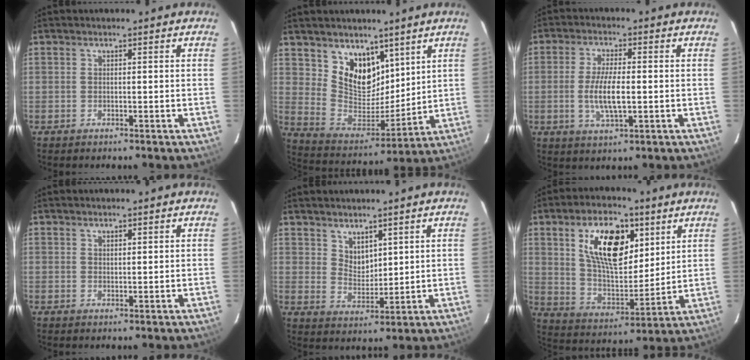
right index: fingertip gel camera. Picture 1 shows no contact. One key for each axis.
{"total": 12.4, "fx": 7.7, "fy": 8.2, "fz": 5.1, "tx": -0.093, "ty": -0.013, "tz": 0.157}
{"total": 6.7, "fx": -0.9, "fy": 1.9, "fz": 6.4, "tx": -0.125, "ty": -0.008, "tz": -0.015}
{"total": 1.3, "fx": 1.1, "fy": 0.4, "fz": 0.5, "tx": -0.006, "ty": 0.001, "tz": 0.018}
{"total": 4.7, "fx": 3.5, "fy": 2.6, "fz": 1.8, "tx": -0.023, "ty": -0.002, "tz": 0.070}
{"total": 16.9, "fx": 7.2, "fy": 8.6, "fz": 12.7, "tx": -0.218, "ty": 0.009, "tz": 0.135}